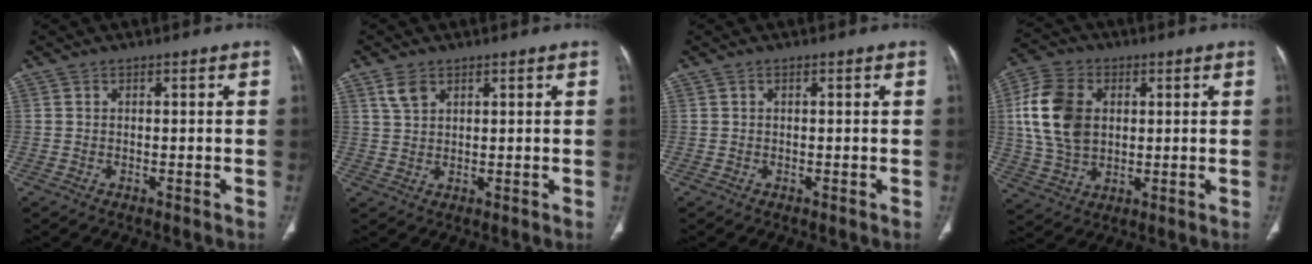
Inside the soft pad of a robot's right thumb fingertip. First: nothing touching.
{"total": 3.4, "force": [2.0, 1.9, 1.9], "torque": [-0.037, -0.003, 0.048]}
{"total": 0.0}
{"total": 13.9, "force": [2.5, 9.8, 9.5], "torque": [-0.177, 0.001, 0.047]}